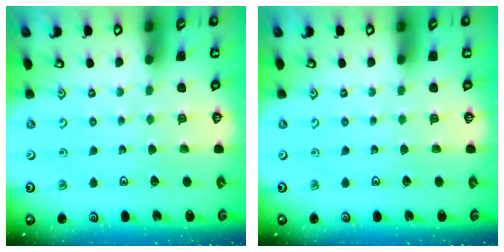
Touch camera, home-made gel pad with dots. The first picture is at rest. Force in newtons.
{"total": 0.0}